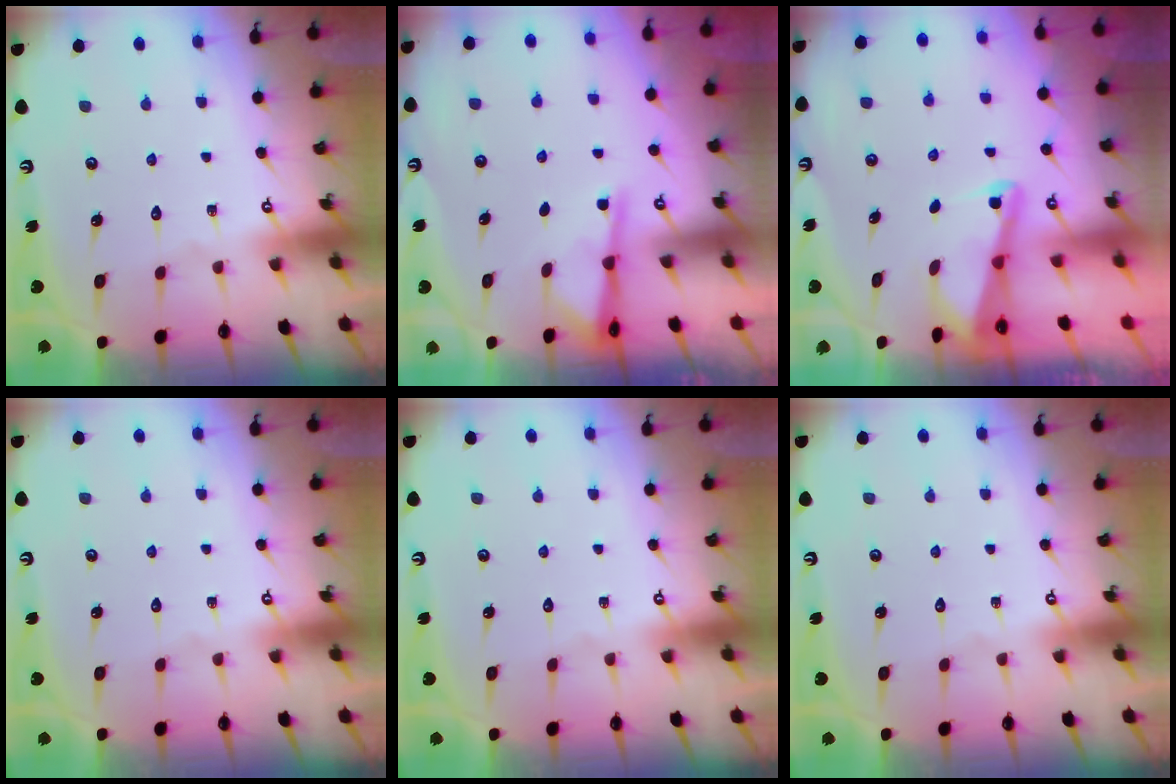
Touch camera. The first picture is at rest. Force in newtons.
{"total": 1.9, "press": 1.9, "slide": 0.3}
{"total": 2.2, "press": 2.1, "slide": 0.3}
{"total": 0.0}
{"total": 0.0}
{"total": 0.0}